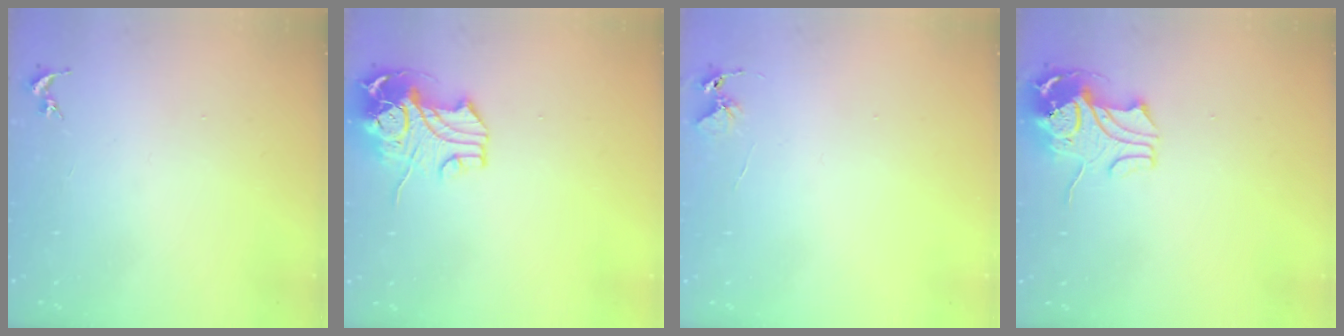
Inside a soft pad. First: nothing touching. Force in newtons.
{"total": 12.2, "press": 12.0, "slide": 2.1}
{"total": 4.9, "press": 4.9, "slide": 0.3}
{"total": 10.9, "press": 10.9, "slide": 1.1}